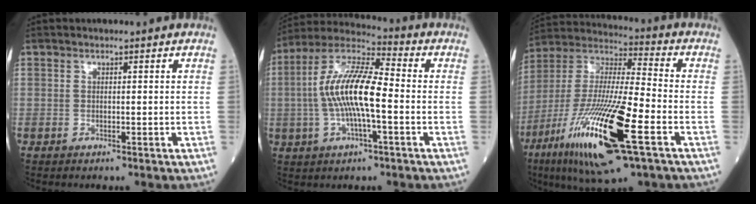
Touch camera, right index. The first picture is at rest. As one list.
[{"total": 13.3, "force": [-1.1, 3.1, 12.9], "torque": [-0.261, 0.018, -0.025]}, {"total": 23.3, "force": [-9.7, 3.2, 20.9], "torque": [-0.428, -0.046, -0.172]}]